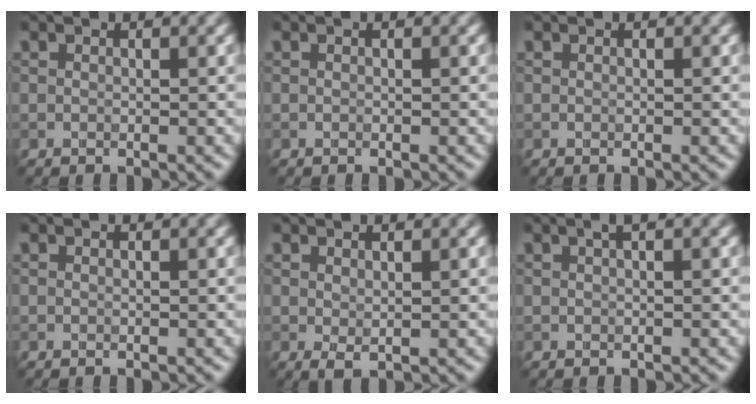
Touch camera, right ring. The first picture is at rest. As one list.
[{"total": 0.0}, {"total": 0.0}, {"total": 0.0}, {"total": 0.9, "force": [0.2, 0.4, 0.7], "torque": [-0.015, -0.003, 0.006]}, {"total": 0.6, "force": [0.4, 0.0, 0.5], "torque": [-0.009, 0.004, 0.006]}]